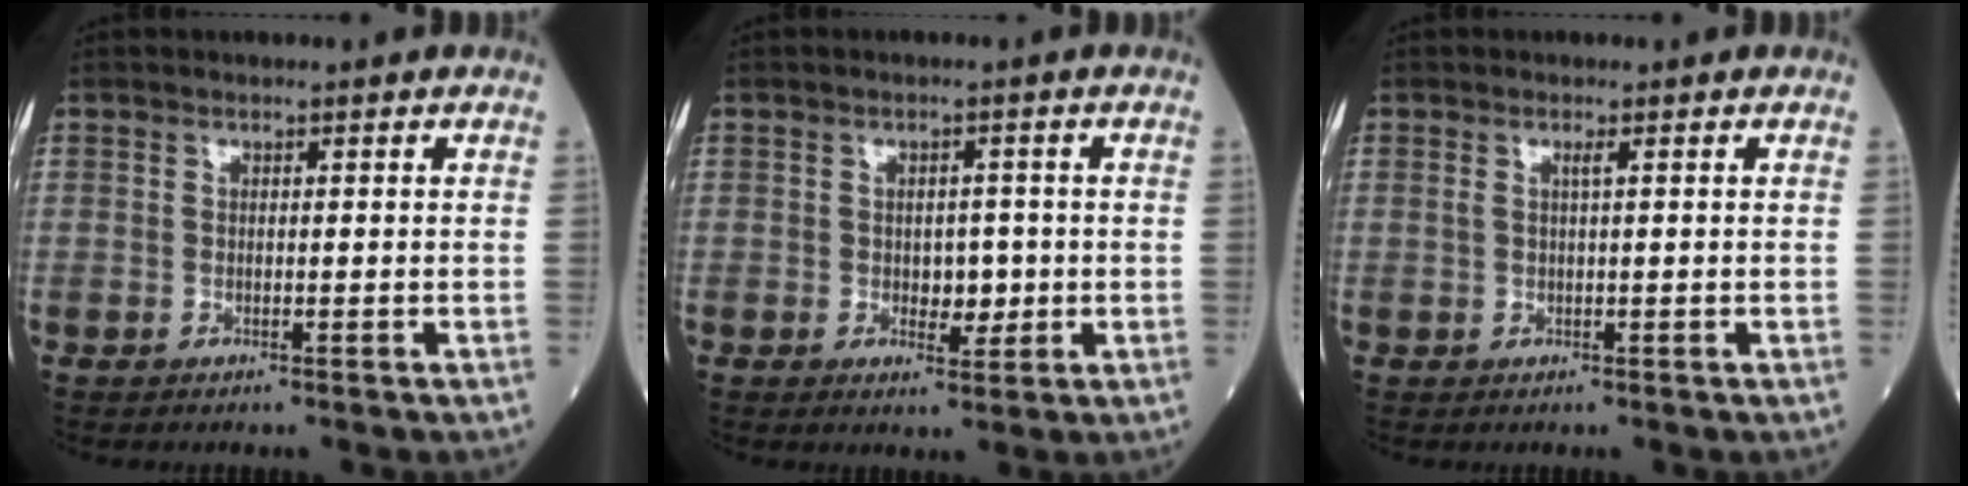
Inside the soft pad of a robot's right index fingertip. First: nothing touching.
{"total": 3.2, "force": [-0.4, 2.0, 2.5], "torque": [-0.030, 0.002, 0.001]}
{"total": 0.9, "force": [0.3, -0.1, 0.9], "torque": [-0.021, 0.003, 0.006]}